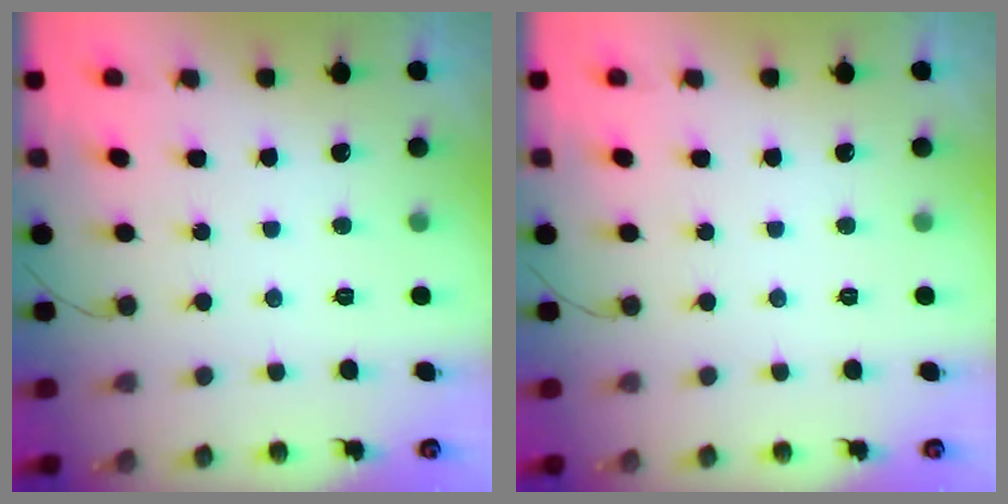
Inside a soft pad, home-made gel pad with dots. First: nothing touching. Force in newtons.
{"total": 0.0}